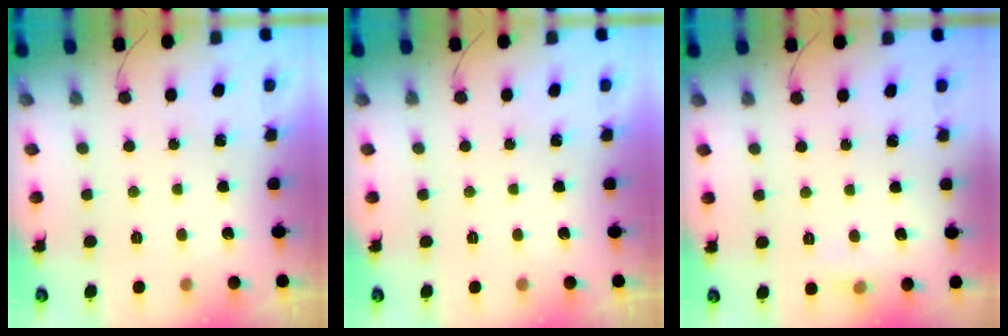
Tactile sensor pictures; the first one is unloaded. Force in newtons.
{"total": 0.0}
{"total": 4.5, "press": 4.2, "slide": 1.6}